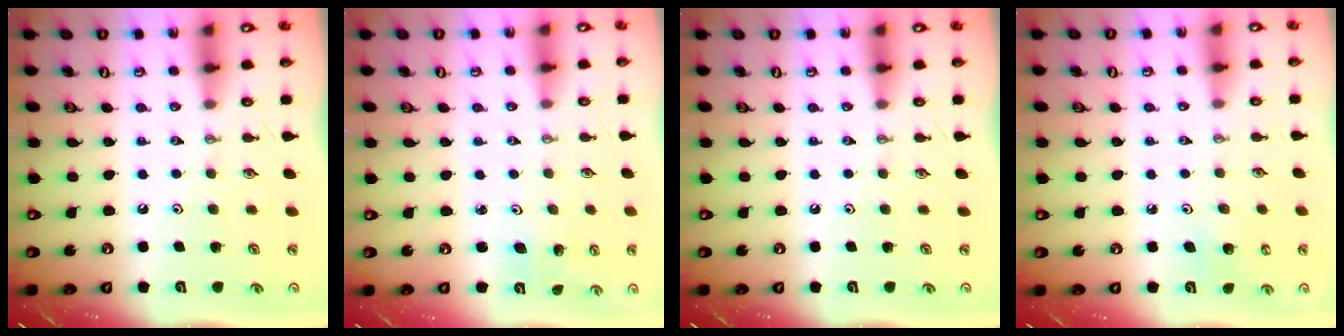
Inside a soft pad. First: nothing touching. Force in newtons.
{"total": 2.4, "press": 2.4, "slide": 0.1}
{"total": 0.0}
{"total": 5.3, "press": 5.3, "slide": 0.5}